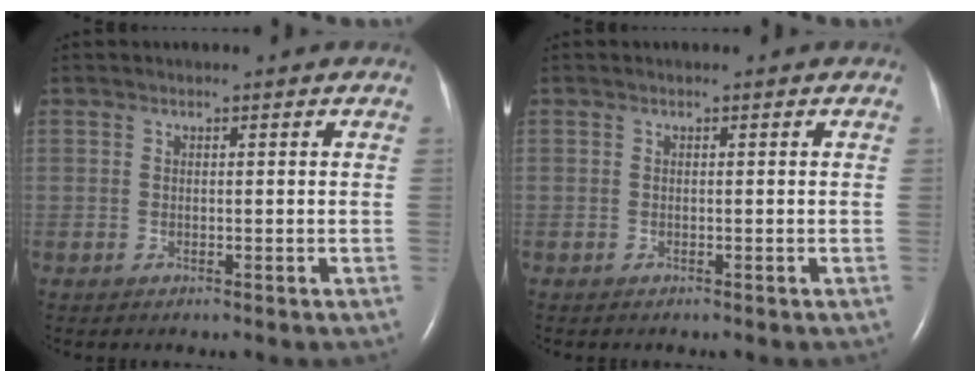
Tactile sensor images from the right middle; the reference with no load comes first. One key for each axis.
{"total": 0.0}